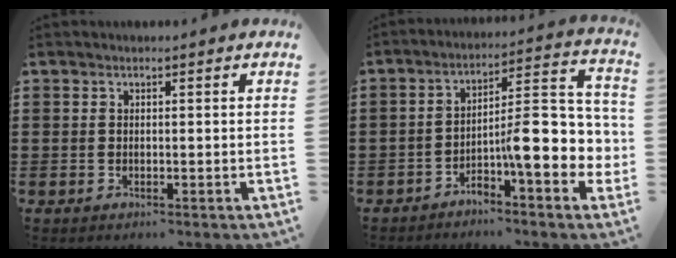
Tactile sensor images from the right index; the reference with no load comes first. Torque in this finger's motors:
{"motor_torque": [1.52, -0.62, 0.58, 0.15]}